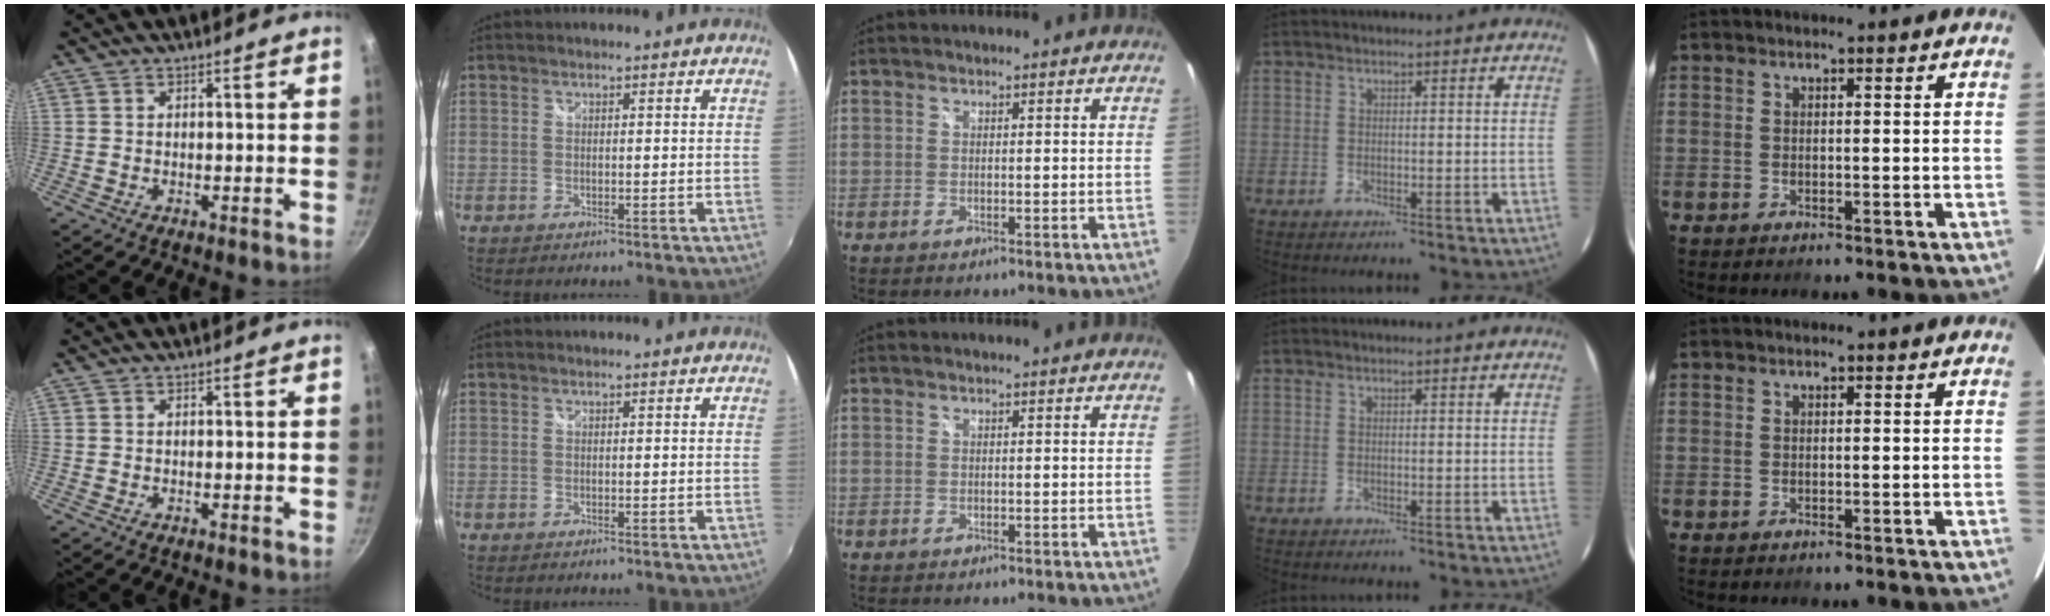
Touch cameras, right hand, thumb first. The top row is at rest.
{}